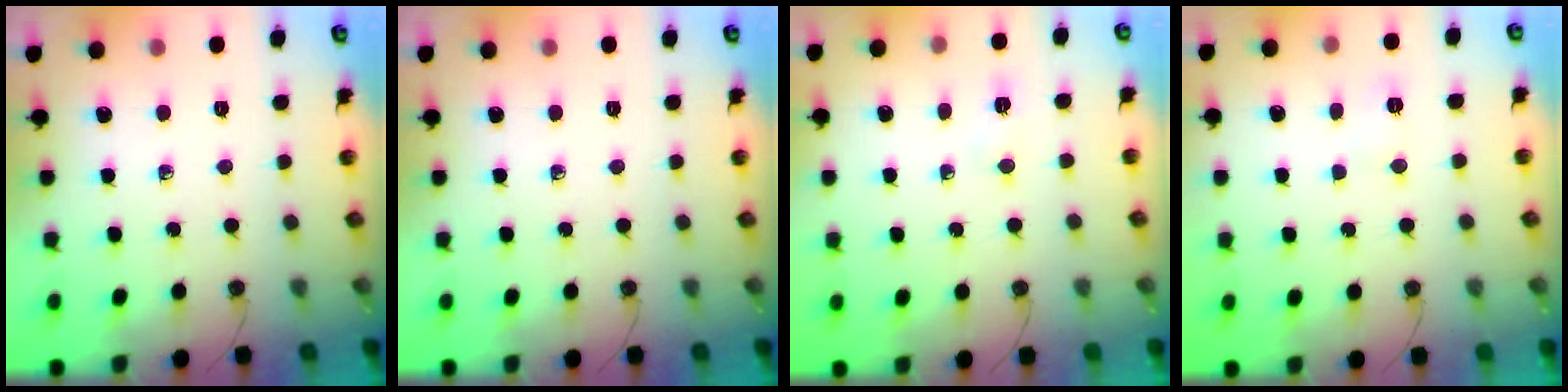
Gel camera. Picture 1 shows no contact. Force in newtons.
{"total": 0.0}
{"total": 2.5, "press": 2.4, "slide": 0.4}
{"total": 3.7, "press": 3.6, "slide": 1.0}